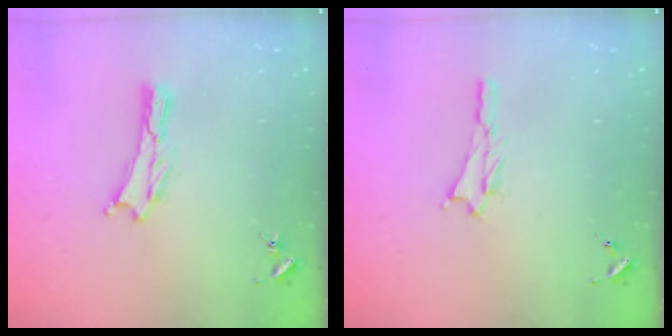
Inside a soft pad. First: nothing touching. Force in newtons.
{"total": 0.7, "press": 0.7, "slide": 0.1}